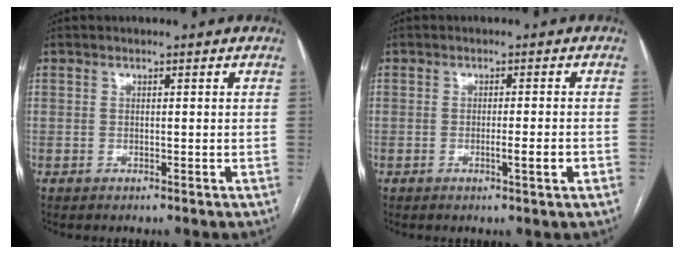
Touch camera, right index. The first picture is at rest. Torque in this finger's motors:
{"motor_torque": [1.23, 0.12, 0.34, 0.06]}